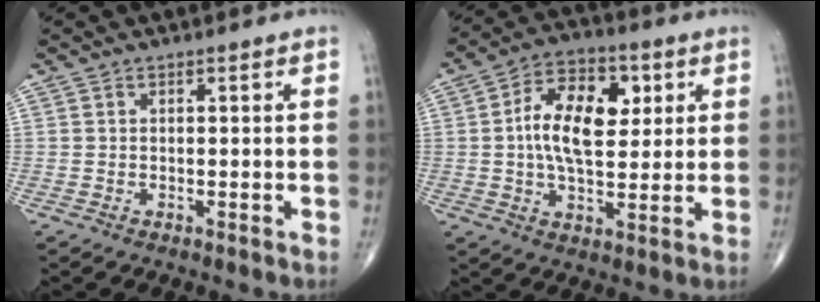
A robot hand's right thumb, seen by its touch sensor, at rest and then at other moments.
{"total": 14.0, "force": [2.5, 7.9, 11.3], "torque": [-0.171, 0.004, 0.037]}